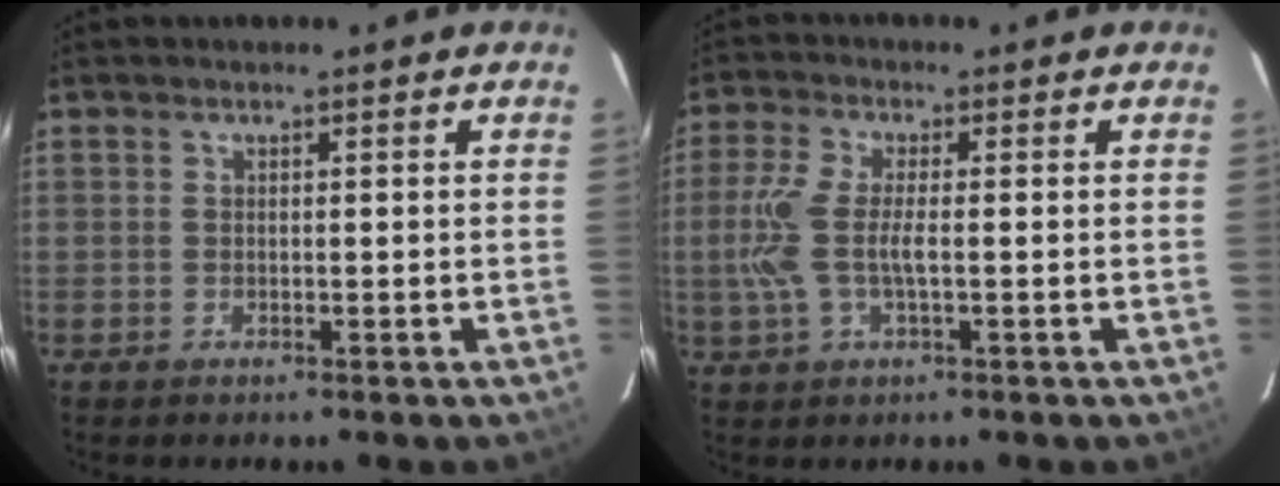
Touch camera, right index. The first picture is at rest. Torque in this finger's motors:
{"motor_torque": [0.67, -0.45, 0.44, 0.15]}